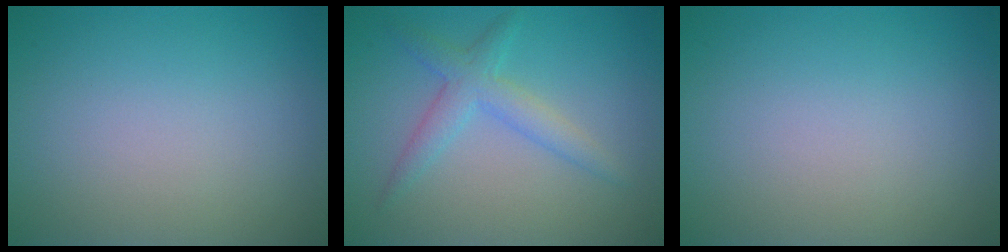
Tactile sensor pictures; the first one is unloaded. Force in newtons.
{"total": 2.8, "press": 2.8, "slide": 0.1}
{"total": 0.0}